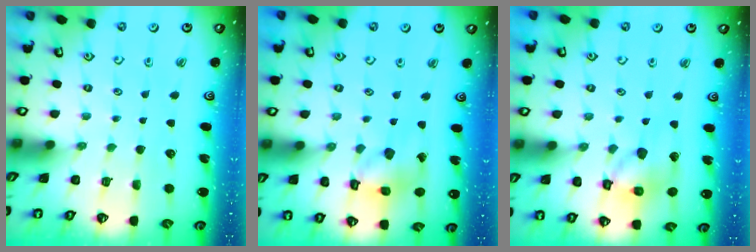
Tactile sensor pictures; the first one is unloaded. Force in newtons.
{"total": 10.5, "press": 10.4, "slide": 1.3}
{"total": 13.5, "press": 13.3, "slide": 1.9}